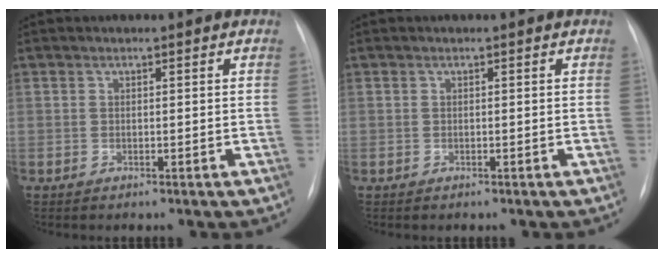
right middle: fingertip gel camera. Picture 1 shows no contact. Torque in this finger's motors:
{"motor_torque": [-0.36, 0.22, -0.01, -0.01]}